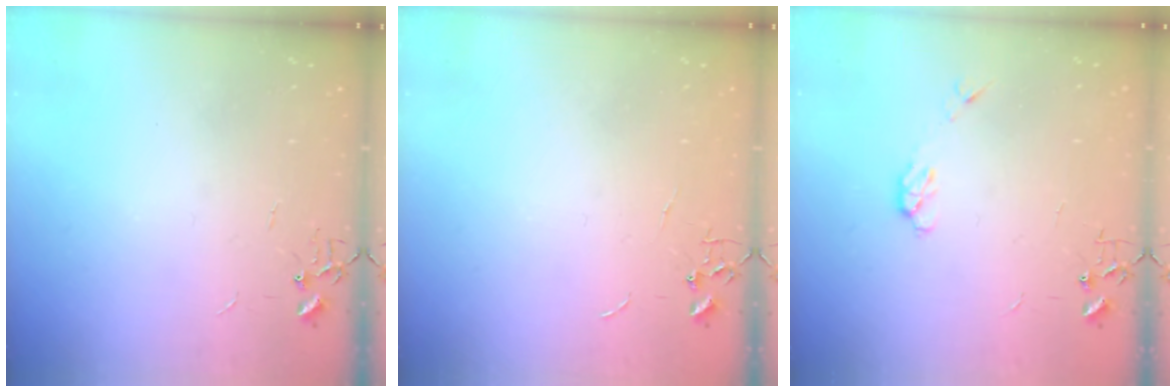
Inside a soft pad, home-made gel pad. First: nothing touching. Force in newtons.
{"total": 0.0}
{"total": 3.8, "press": 3.7, "slide": 0.6}